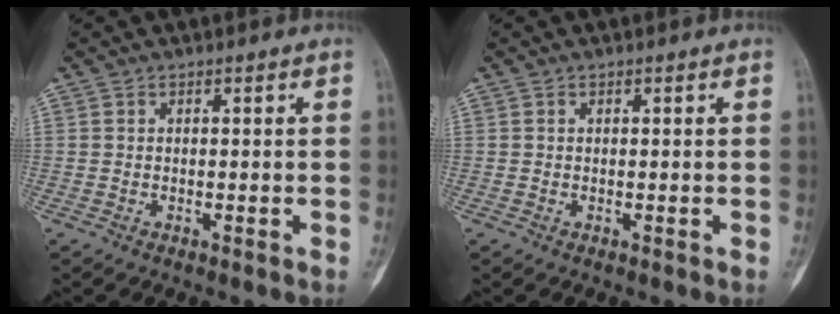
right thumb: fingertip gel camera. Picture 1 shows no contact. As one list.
[{"total": 0.0}]